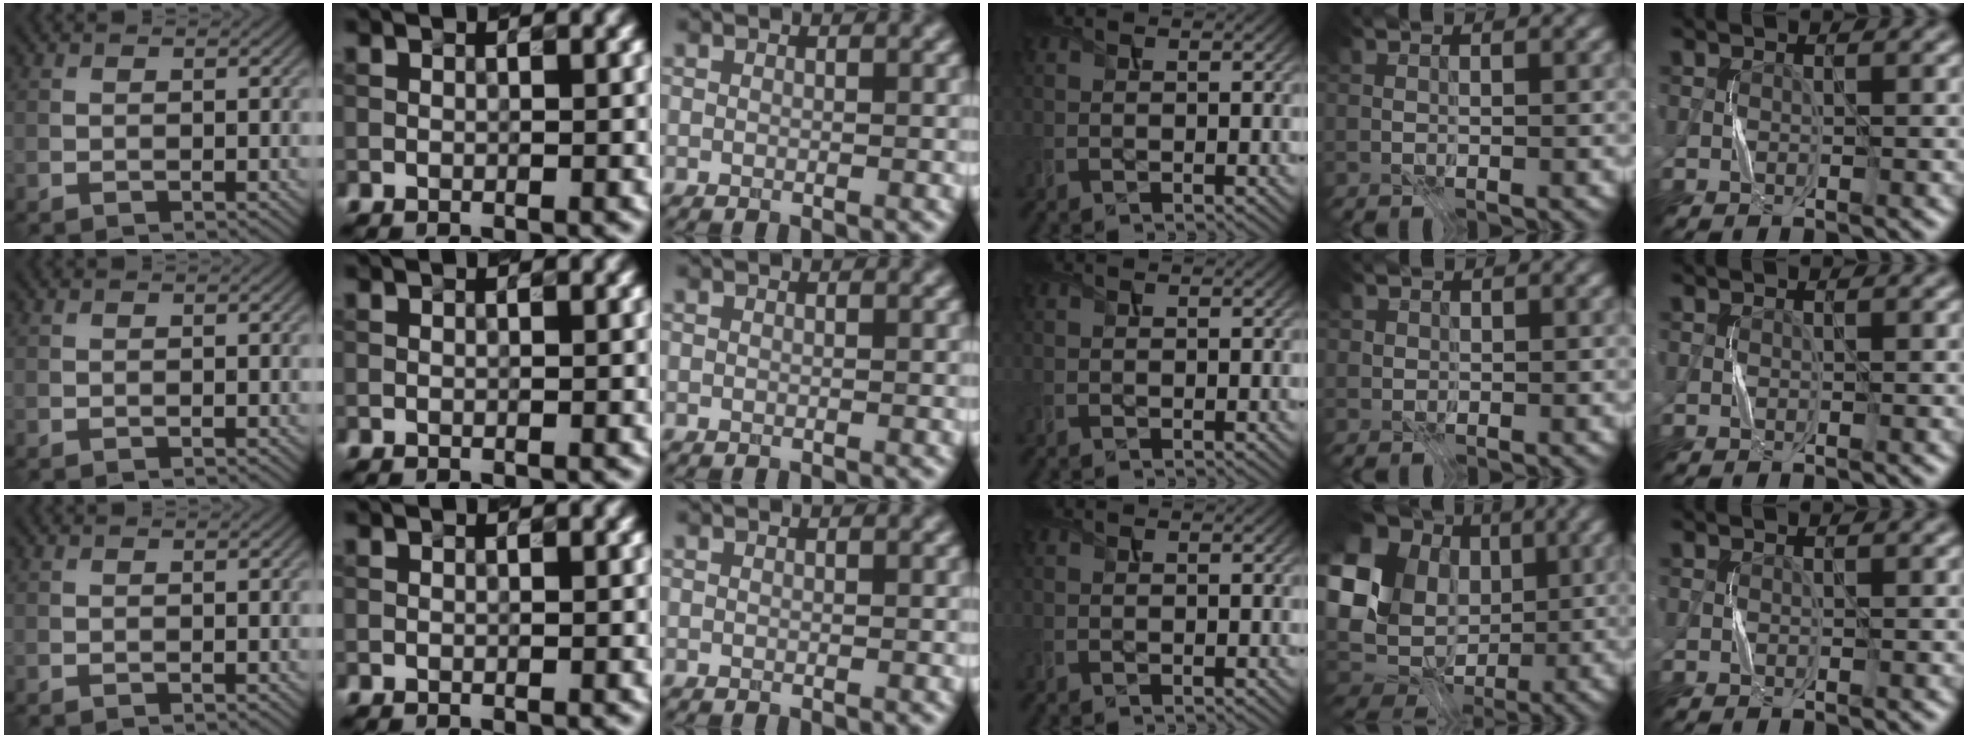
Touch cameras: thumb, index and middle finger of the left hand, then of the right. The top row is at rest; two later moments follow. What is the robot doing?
{"motion": "press", "object": "calculator"}